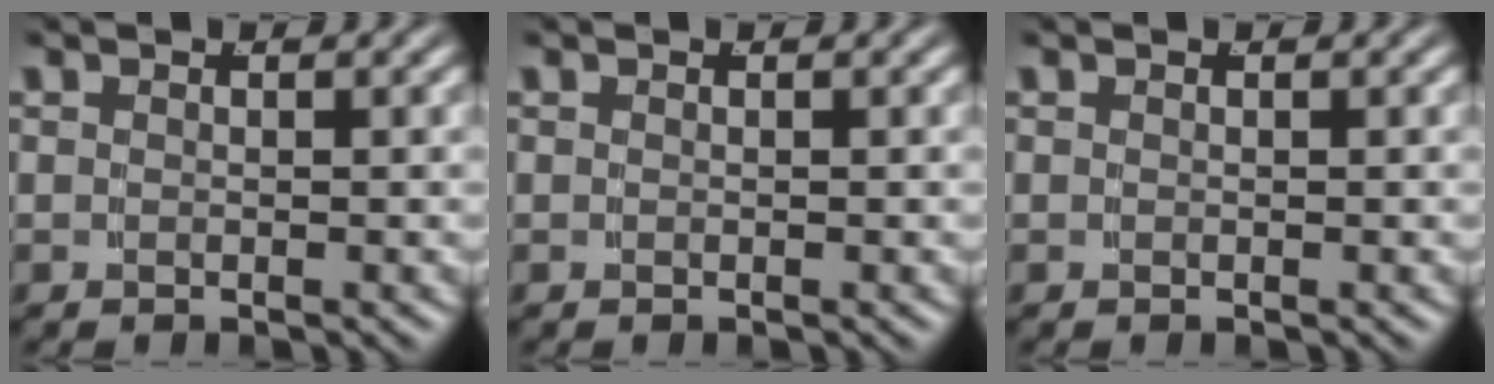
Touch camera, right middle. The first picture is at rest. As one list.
[{"total": 0.0}, {"total": 0.0}]